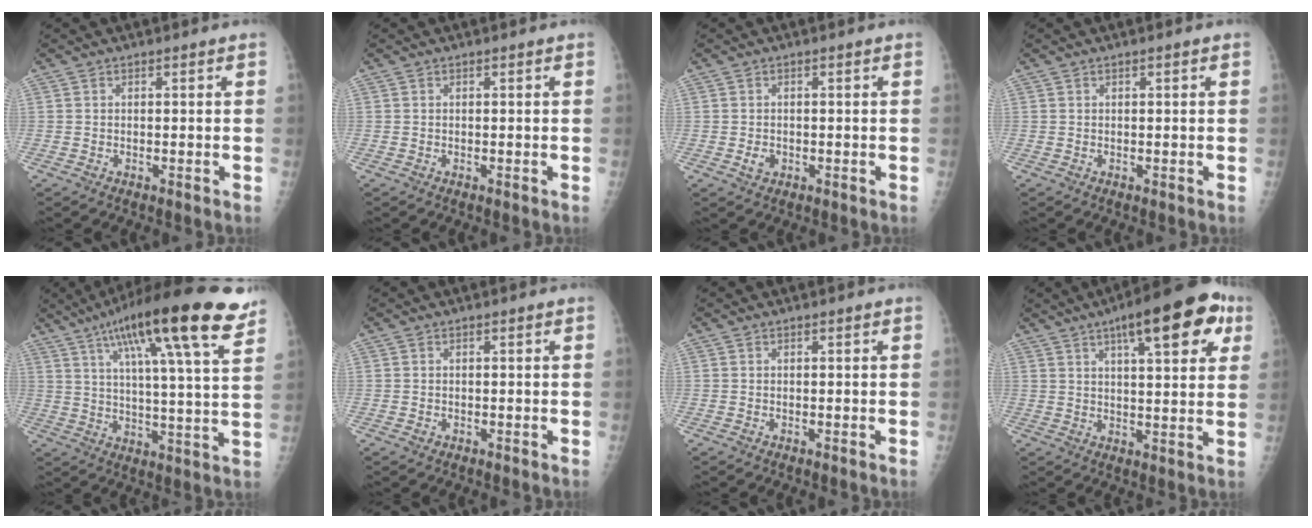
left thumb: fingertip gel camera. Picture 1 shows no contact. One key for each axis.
{"total": 0.0}
{"total": 1.7, "fx": -0.5, "fy": 1.5, "fz": 0.8, "tx": -0.008, "ty": 0.000, "tz": -0.006}
{"total": 0.6, "fx": 0.2, "fy": 0.1, "fz": 0.5, "tx": -0.008, "ty": 0.001, "tz": 0.003}
{"total": 22.8, "fx": 13.9, "fy": 3.8, "fz": 17.7, "tx": -0.268, "ty": -0.033, "tz": 0.206}
{"total": 0.6, "fx": -0.3, "fy": 0.5, "fz": 0.0, "tx": 0.002, "ty": 0.000, "tz": -0.004}
{"total": 0.0}
{"total": 16.2, "fx": 7.8, "fy": 5.1, "fz": 13.3, "tx": -0.157, "ty": -0.006, "tz": 0.103}